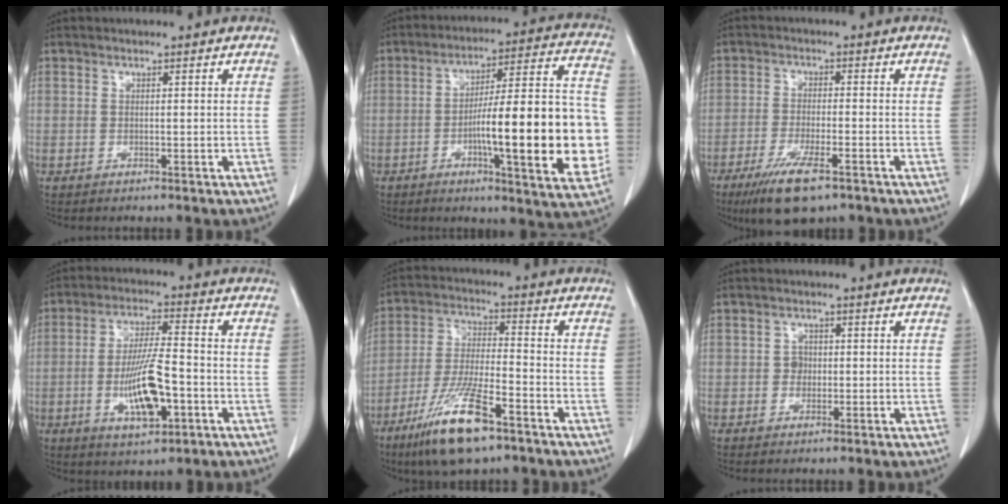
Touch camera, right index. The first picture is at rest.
{"total": 21.1, "force": [-3.9, 3.0, 20.6], "torque": [-0.248, 0.025, -0.050]}
{"total": 8.8, "force": [-5.6, 1.8, 6.5], "torque": [-0.119, -0.020, -0.092]}
{"total": 10.4, "force": [-3.0, 2.5, 9.7], "torque": [-0.185, -0.003, -0.050]}
{"total": 13.5, "force": [-8.4, 2.4, 10.3], "torque": [-0.208, -0.028, -0.151]}
{"total": 1.6, "force": [-0.1, 1.4, 0.7], "torque": [-0.009, 0.004, -0.003]}